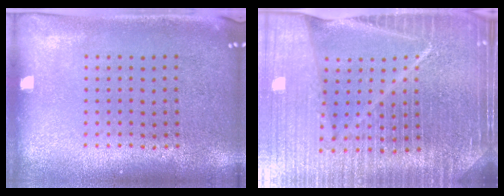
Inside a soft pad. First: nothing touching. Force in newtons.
{"total": 6.9, "press": 5.9, "slide": 3.6}